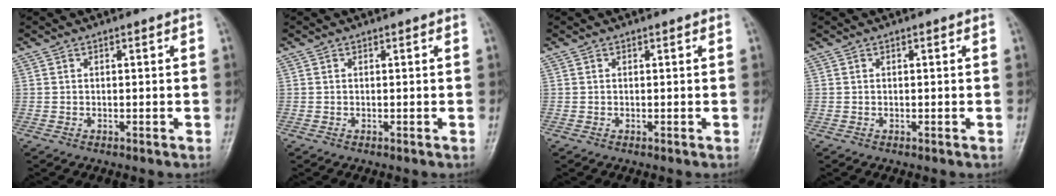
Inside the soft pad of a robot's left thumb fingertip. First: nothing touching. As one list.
[{"total": 0.0}, {"total": 0.0}, {"total": 0.0}]